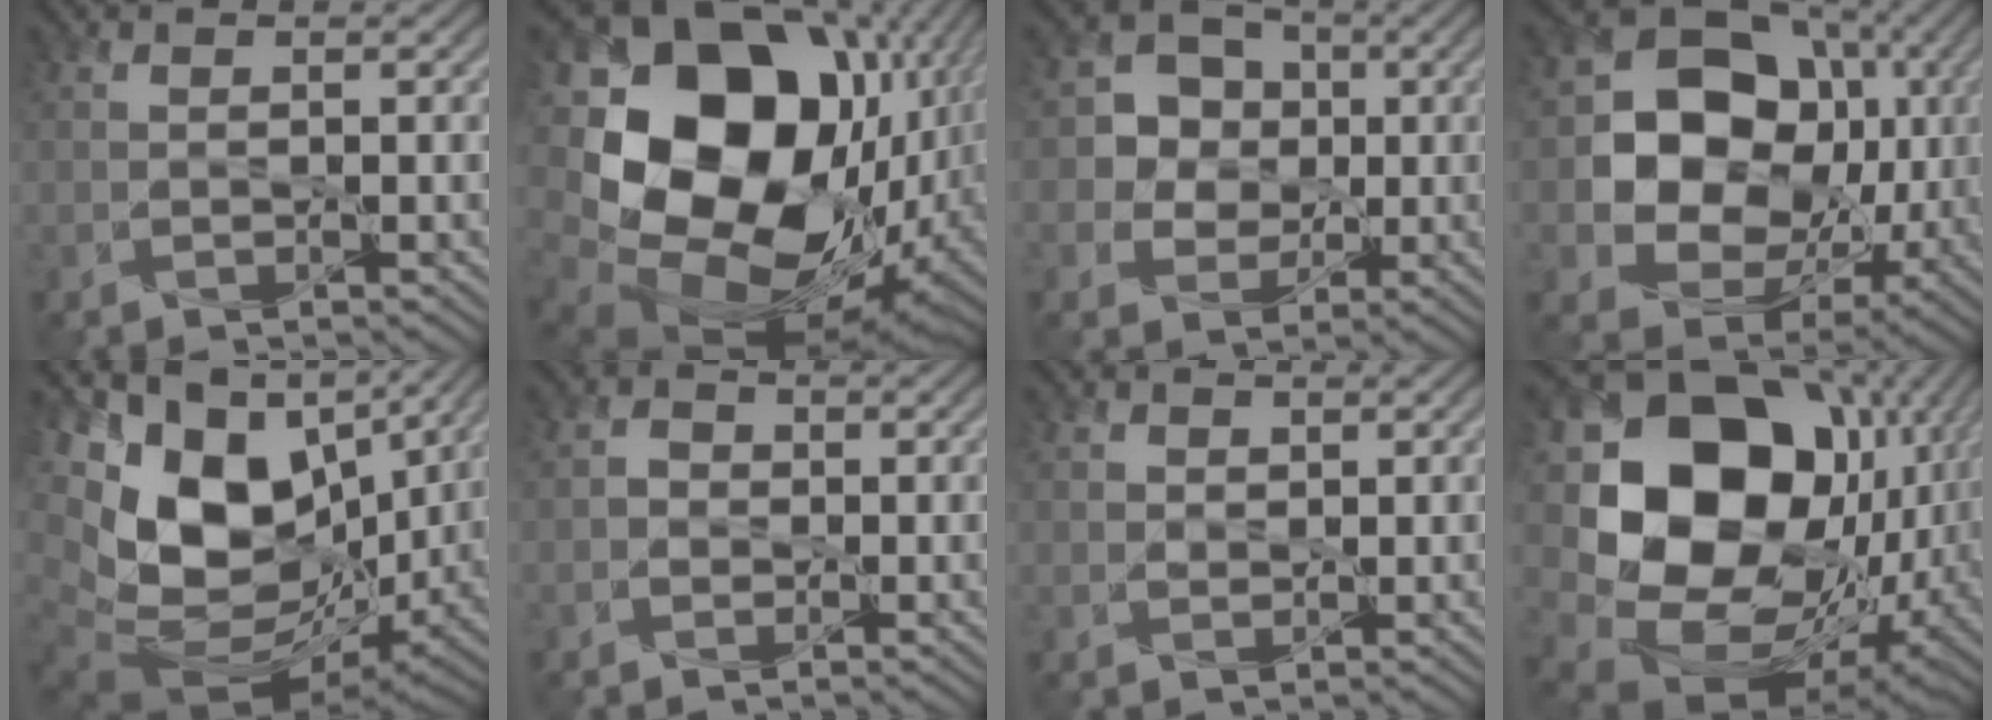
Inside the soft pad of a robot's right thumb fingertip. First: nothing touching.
{"total": 22.8, "force": [1.6, 17.2, 14.8], "torque": [-0.332, -0.044, 0.077]}
{"total": 6.5, "force": [0.5, 6.0, 2.5], "torque": [-0.052, 0.014, -0.010]}
{"total": 14.8, "force": [0.6, 12.1, 8.6], "torque": [-0.162, -0.021, 0.009]}
{"total": 19.1, "force": [2.7, 13.1, 13.7], "torque": [-0.283, -0.035, 0.086]}
{"total": 1.5, "force": [-0.3, 1.4, 0.5], "torque": [-0.009, -0.002, -0.009]}
{"total": 1.3, "force": [0.7, 1.0, 0.4], "torque": [-0.010, -0.004, 0.014]}
{"total": 20.9, "force": [1.8, 16.4, 12.8], "torque": [-0.285, -0.037, 0.076]}